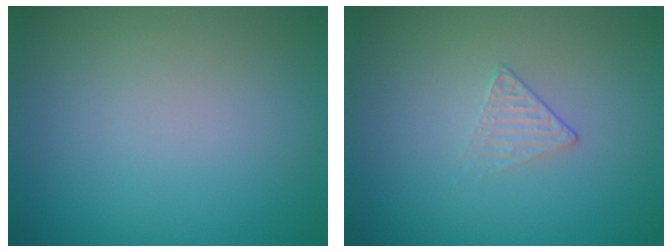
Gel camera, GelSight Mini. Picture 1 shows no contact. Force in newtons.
{"total": 1.1, "press": 0.5, "slide": 1.0}